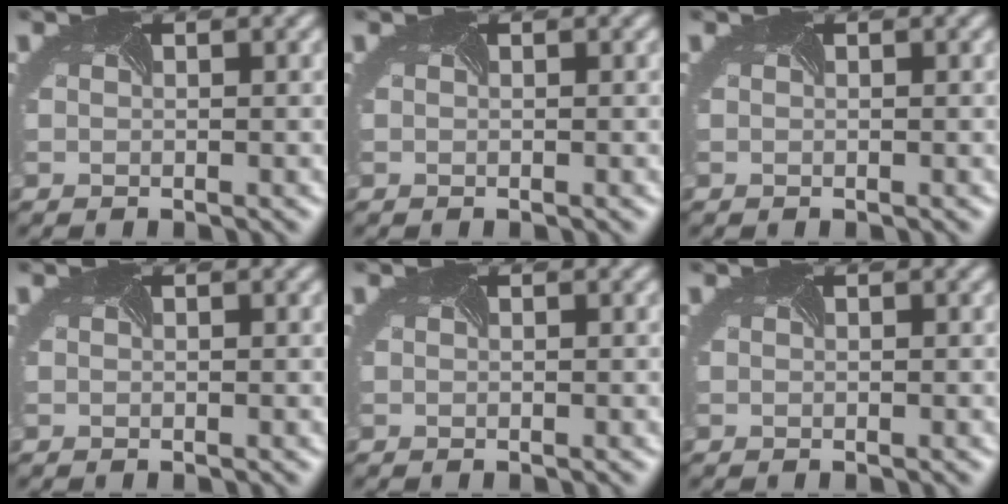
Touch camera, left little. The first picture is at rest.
{"total": 0.0}
{"total": 0.0}
{"total": 0.0}
{"total": 0.0}
{"total": 0.0}